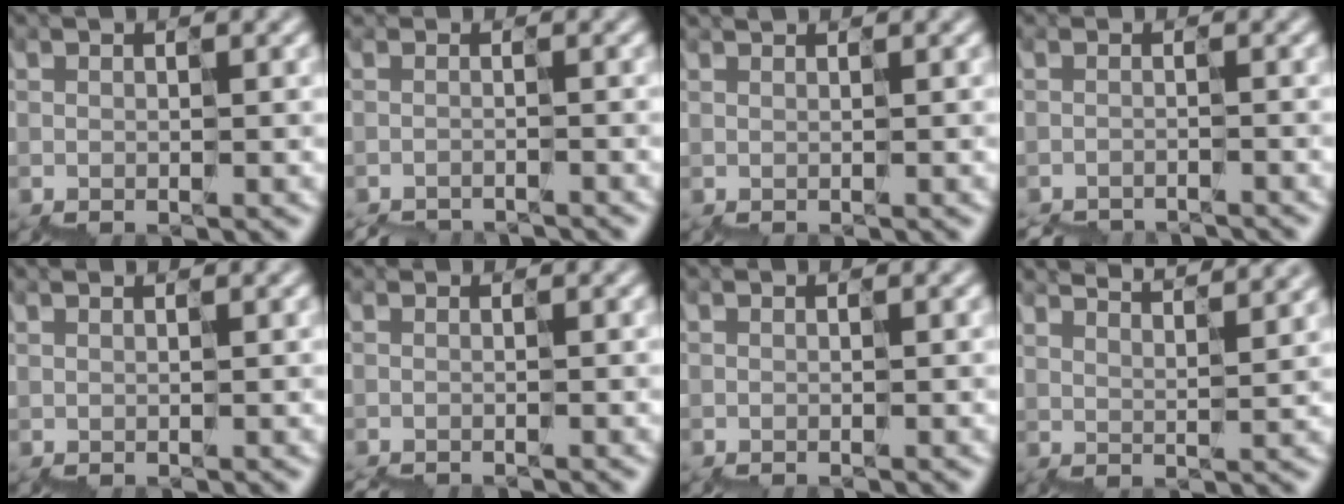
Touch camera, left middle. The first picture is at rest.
{"total": 3.1, "force": [-2.8, -0.4, -1.0], "torque": [0.006, -0.016, -0.036]}
{"total": 0.5, "force": [0.4, 0.3, 0.2], "torque": [0.008, 0.010, 0.002]}
{"total": 3.4, "force": [-3.3, -0.3, -1.0], "torque": [0.010, -0.014, -0.039]}
{"total": 1.2, "force": [0.9, 0.6, 0.5], "torque": [-0.007, 0.017, 0.008]}
{"total": 0.7, "force": [-0.6, 0.2, -0.1], "torque": [0.015, -0.002, -0.007]}
{"total": 0.0}
{"total": 7.1, "force": [6.6, 1.2, 2.4], "torque": [-0.043, 0.030, 0.073]}